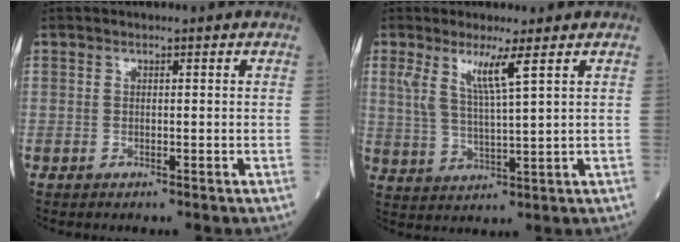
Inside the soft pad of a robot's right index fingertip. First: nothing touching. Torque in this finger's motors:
{"motor_torque": [0.16, 0.14, 0.17, 0.08]}